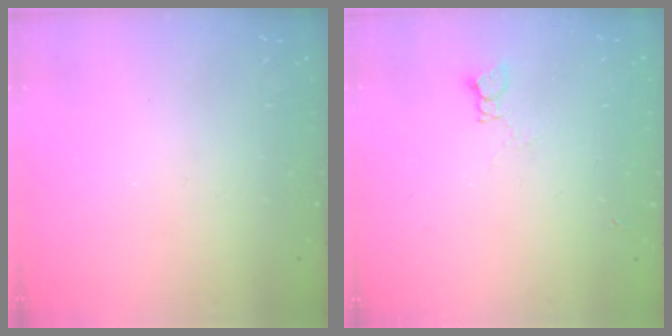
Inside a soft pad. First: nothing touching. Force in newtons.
{"total": 3.7, "press": 3.7, "slide": 0.4}